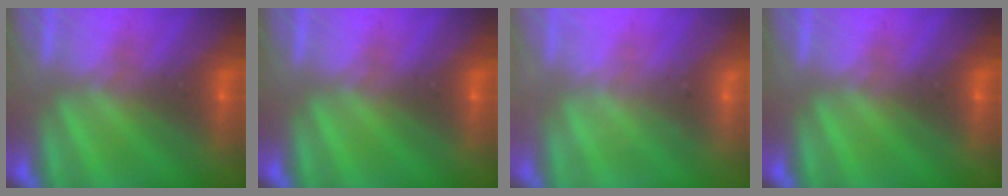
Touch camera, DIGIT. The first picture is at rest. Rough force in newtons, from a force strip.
{"total": 0.0}
{"total": 2.4}
{"total": 0.0}